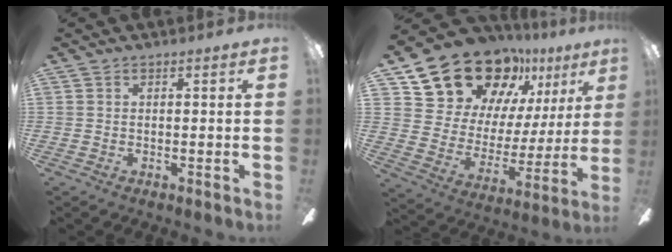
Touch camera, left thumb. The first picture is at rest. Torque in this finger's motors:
{"motor_torque": [0.20, 0.86, 1.33, -1.43, 0.09]}